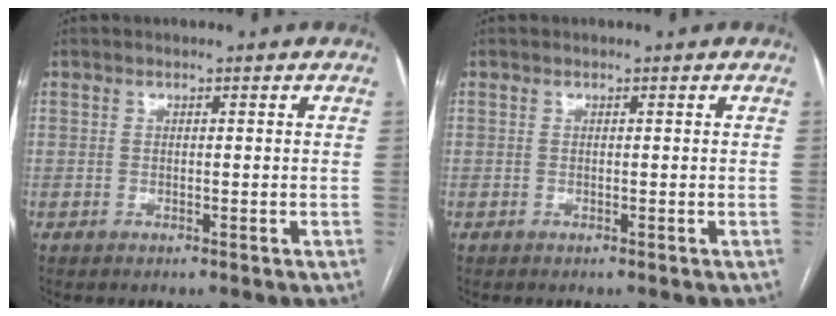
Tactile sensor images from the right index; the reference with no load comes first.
{"total": 0.0}